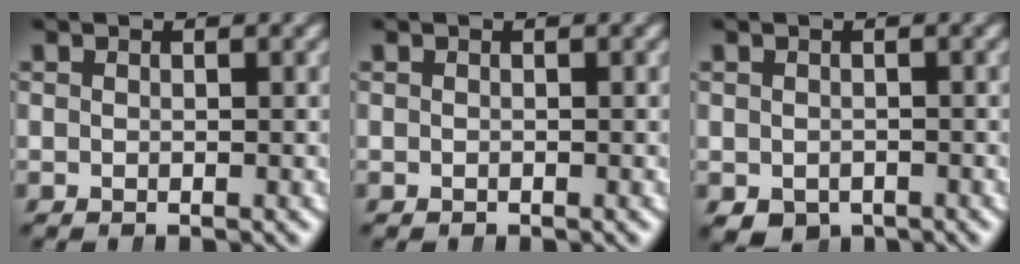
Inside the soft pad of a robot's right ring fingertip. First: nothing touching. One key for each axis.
{"total": 0.0}
{"total": 3.4, "fx": -2.4, "fy": 2.2, "fz": 1.2, "tx": -0.028, "ty": -0.025, "tz": -0.023}